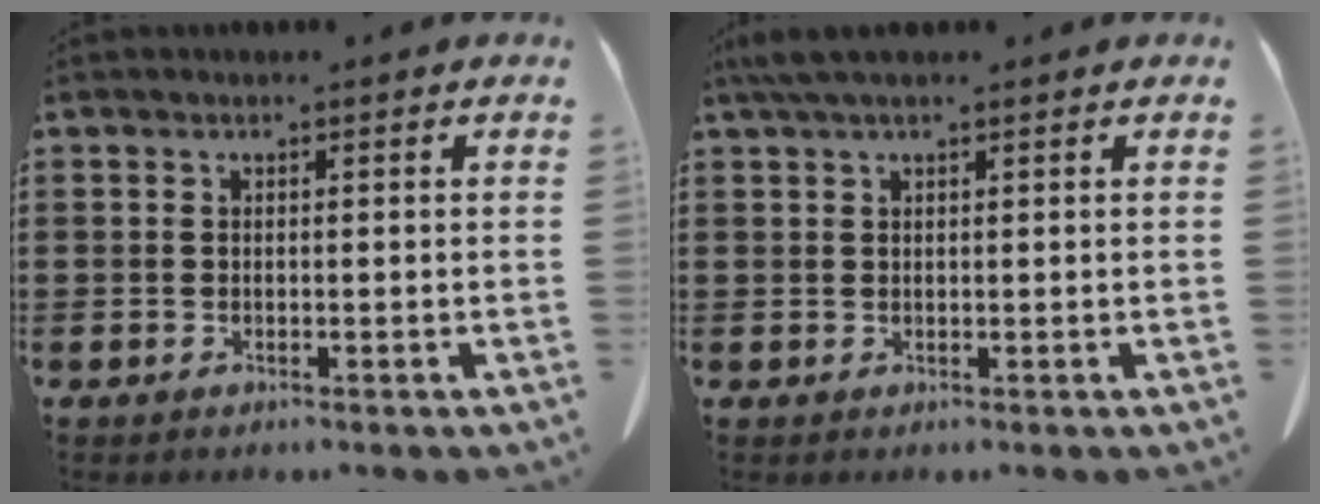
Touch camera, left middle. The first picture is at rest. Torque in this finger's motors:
{"motor_torque": [0.63, 0.58, 0.08, 0.06]}